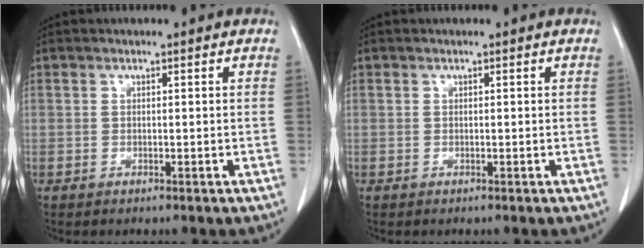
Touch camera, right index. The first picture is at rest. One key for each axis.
{"total": 0.0}